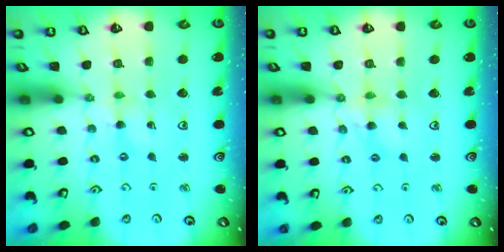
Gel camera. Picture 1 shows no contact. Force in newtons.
{"total": 5.0, "press": 5.0, "slide": 0.4}